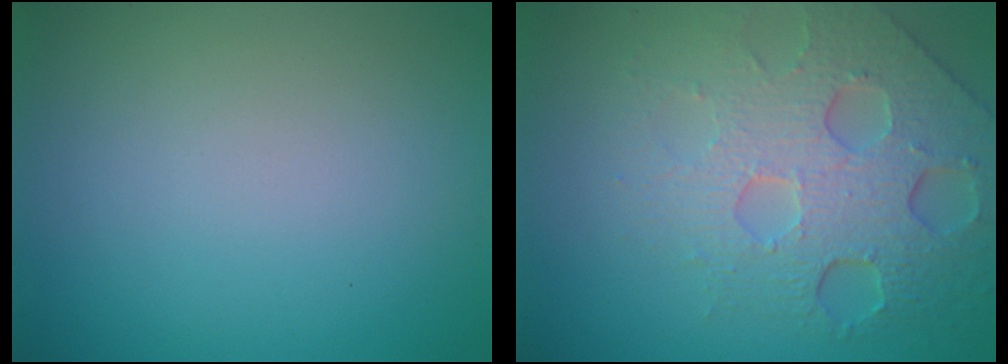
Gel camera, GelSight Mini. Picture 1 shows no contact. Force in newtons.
{"total": 7.8, "press": 5.3, "slide": 5.7}